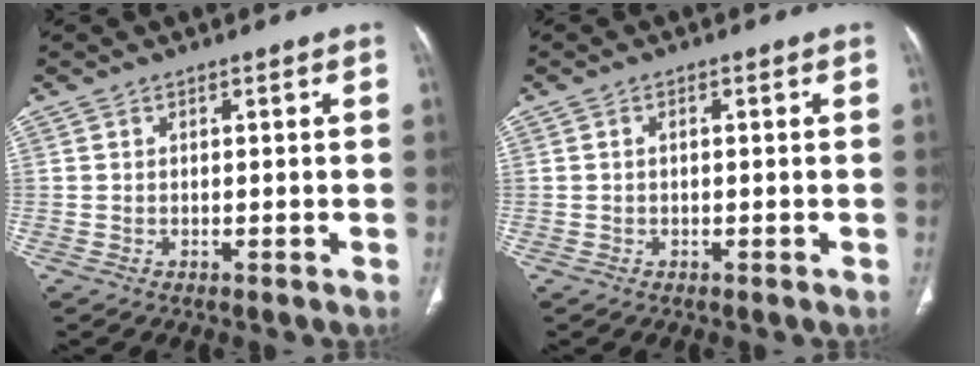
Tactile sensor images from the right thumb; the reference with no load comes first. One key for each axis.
{"total": 0.6, "fx": 0.0, "fy": 0.3, "fz": 0.5, "tx": -0.012, "ty": 0.000, "tz": -0.002}